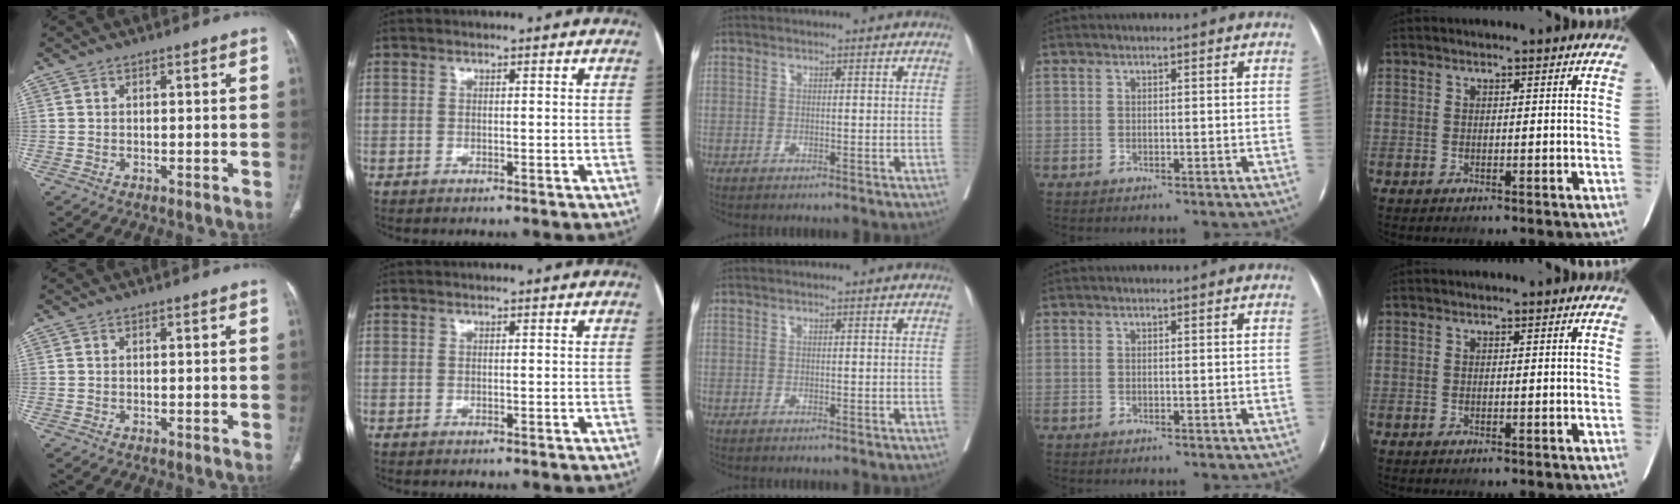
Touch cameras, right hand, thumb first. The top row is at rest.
{}